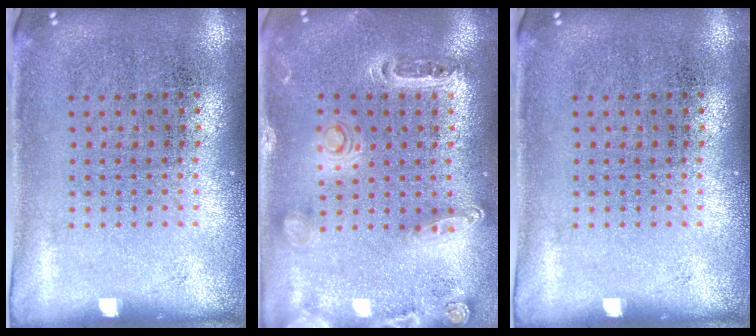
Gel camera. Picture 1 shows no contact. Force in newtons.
{"total": 1.4, "press": 1.4, "slide": 0.4}
{"total": 0.0}